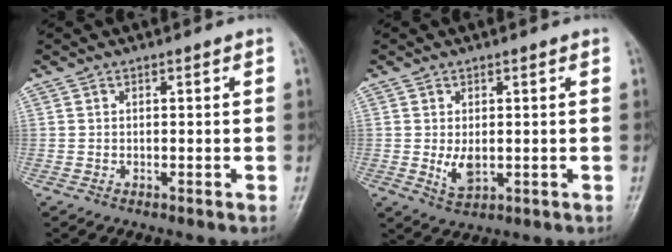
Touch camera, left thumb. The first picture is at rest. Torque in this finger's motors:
{"motor_torque": [0.06, 0.06, 0.13, -0.02, 0.04]}